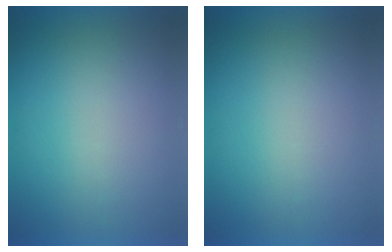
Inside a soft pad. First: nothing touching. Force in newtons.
{"total": 0.0}